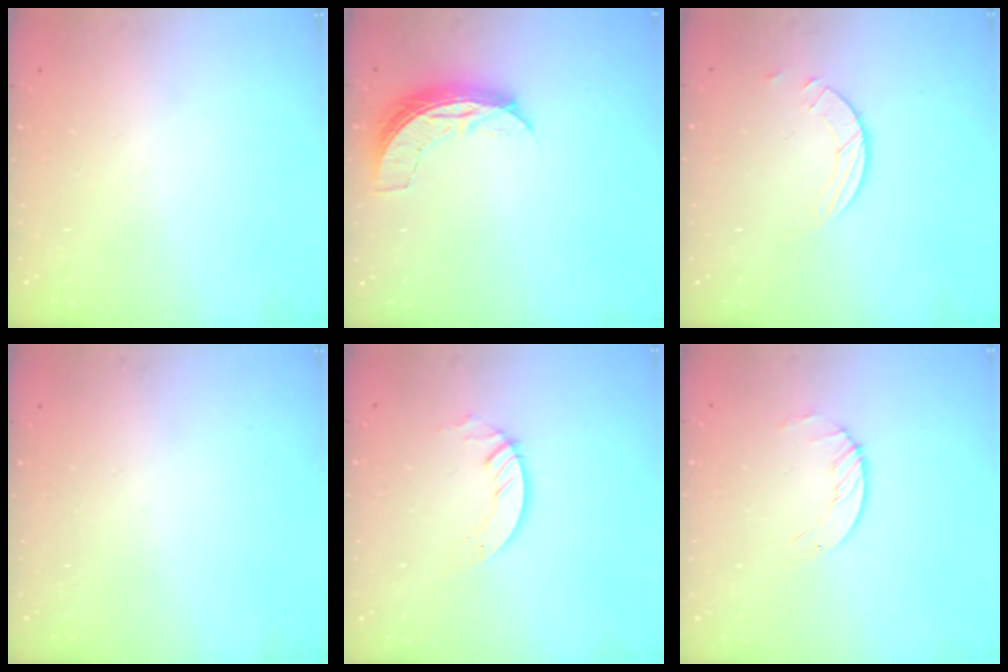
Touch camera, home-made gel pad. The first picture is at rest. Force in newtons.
{"total": 6.9, "press": 6.9, "slide": 0.5}
{"total": 2.5, "press": 2.4, "slide": 0.2}
{"total": 0.0}
{"total": 3.3, "press": 3.3, "slide": 0.2}
{"total": 1.7, "press": 1.7, "slide": 0.2}